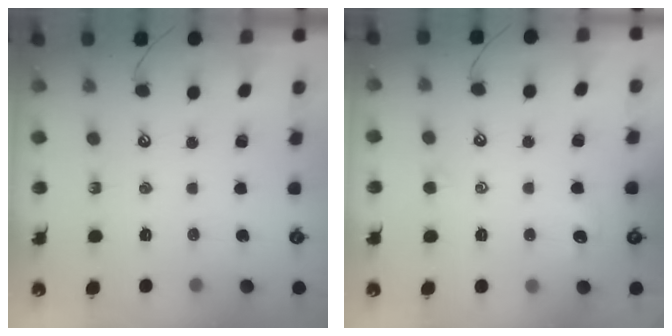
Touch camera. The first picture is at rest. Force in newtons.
{"total": 1.0, "press": 0.8, "slide": 0.6}